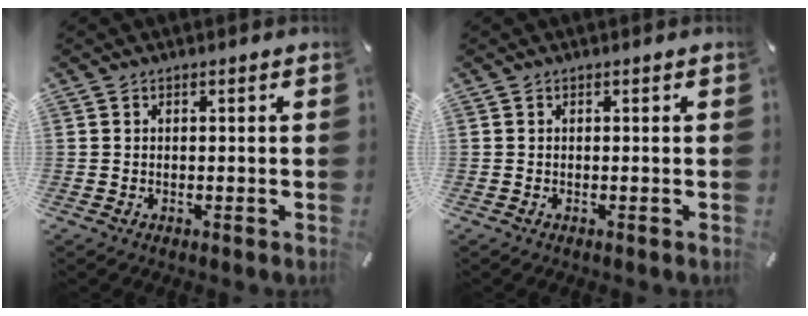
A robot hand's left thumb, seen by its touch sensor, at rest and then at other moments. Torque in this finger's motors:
{"motor_torque": [-0.05, 0.01, -0.05, 0.00, 0.00]}